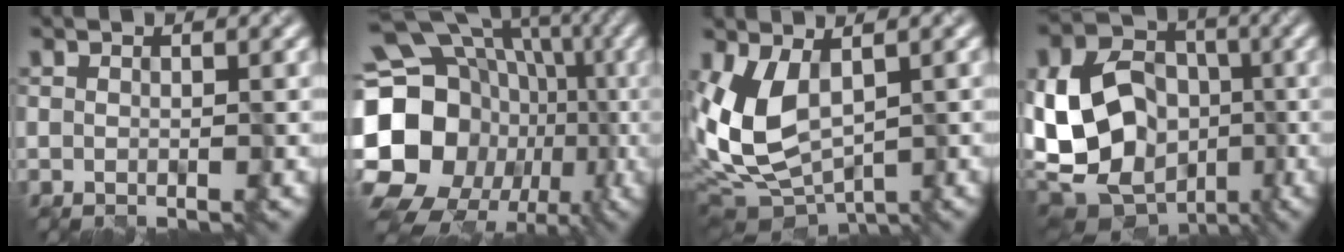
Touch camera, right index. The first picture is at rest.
{"total": 21.8, "force": [-3.6, 18.7, 10.8], "torque": [-0.202, 0.000, -0.097]}
{"total": 6.8, "force": [0.9, 3.8, 5.6], "torque": [-0.132, -0.013, 0.019]}
{"total": 16.1, "force": [-3.5, 12.4, 9.6], "torque": [-0.196, -0.002, -0.071]}